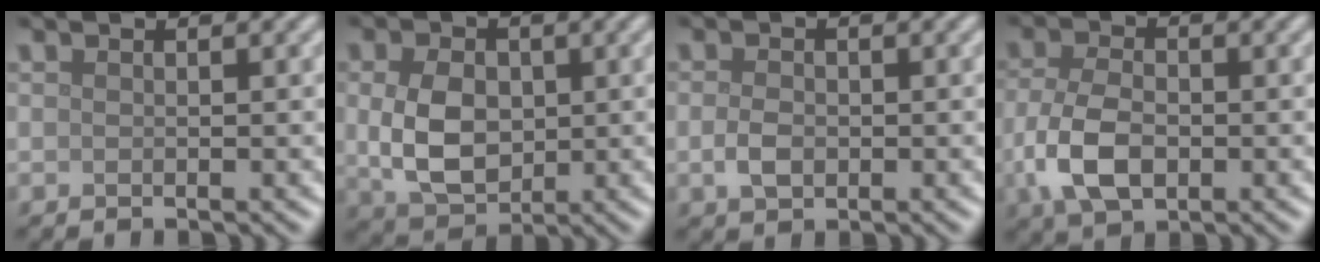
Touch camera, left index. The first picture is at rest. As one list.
[{"total": 5.8, "force": [0.1, 4.2, 4.1], "torque": [-0.088, -0.004, 0.005]}, {"total": 2.0, "force": [-0.4, 1.4, 1.4], "torque": [-0.031, -0.001, -0.009]}, {"total": 5.4, "force": [-1.4, 3.3, 4.1], "torque": [-0.095, -0.006, -0.029]}]